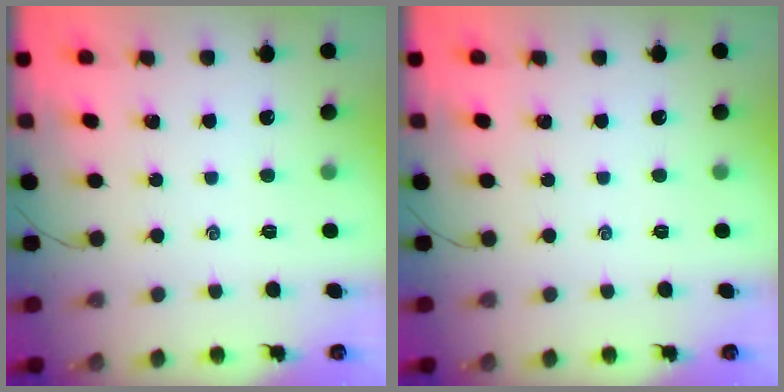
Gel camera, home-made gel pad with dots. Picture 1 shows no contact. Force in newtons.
{"total": 0.0}